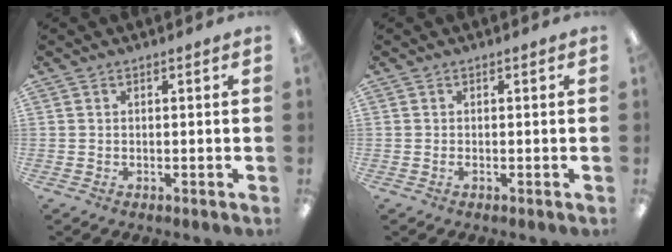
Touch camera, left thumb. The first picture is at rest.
{"total": 0.6, "force": [-0.1, 0.2, 0.5], "torque": [-0.011, 0.000, -0.001]}